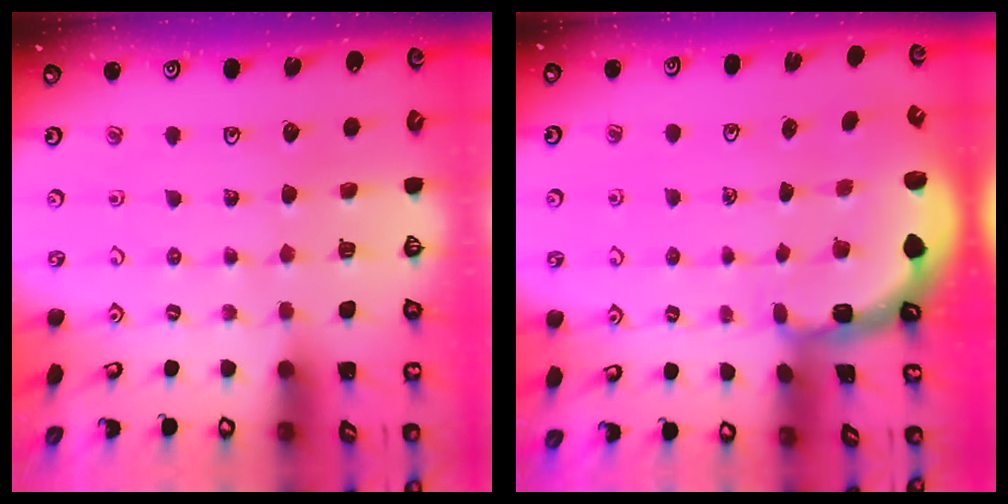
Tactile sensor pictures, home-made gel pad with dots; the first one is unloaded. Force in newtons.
{"total": 1.6, "press": 1.4, "slide": 0.7}